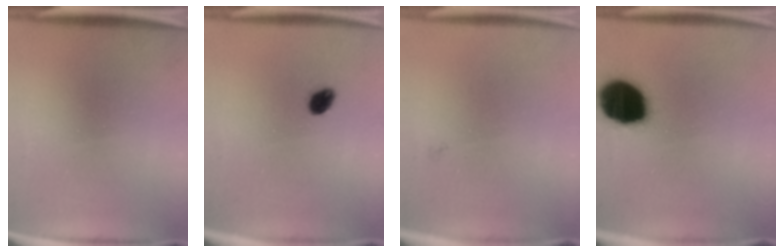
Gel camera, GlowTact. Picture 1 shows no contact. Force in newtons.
{"total": 2.4}
{"total": 0.7}
{"total": 20.0}